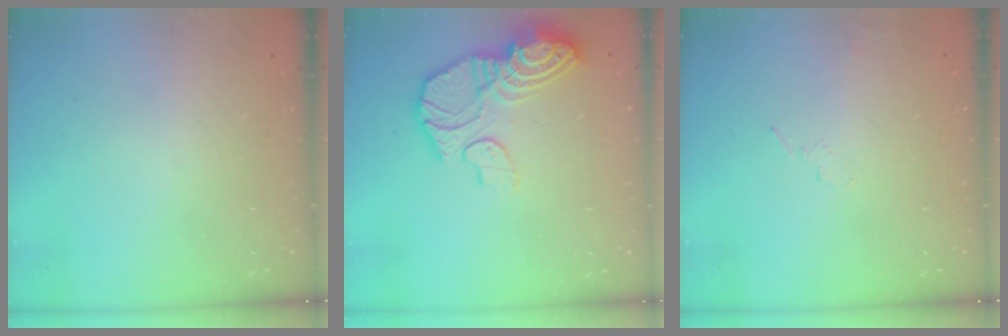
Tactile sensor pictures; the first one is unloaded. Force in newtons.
{"total": 15.8, "press": 15.8, "slide": 1.5}
{"total": 4.3, "press": 3.9, "slide": 1.8}